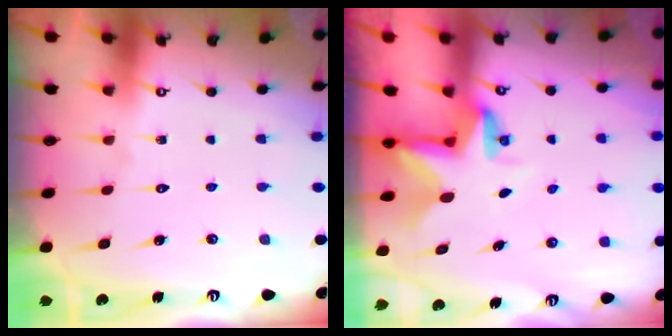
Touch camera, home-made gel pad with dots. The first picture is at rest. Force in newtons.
{"total": 3.5, "press": 3.5, "slide": 0.2}